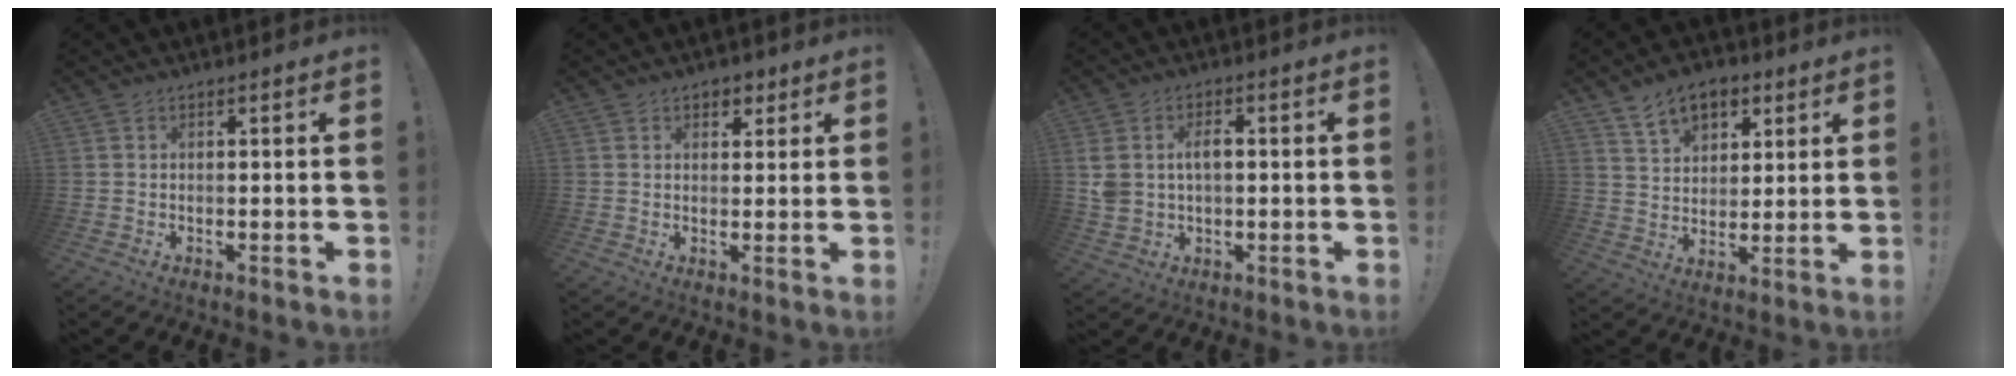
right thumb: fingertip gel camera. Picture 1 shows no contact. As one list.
[{"total": 3.6, "force": [1.9, 2.8, 1.3], "torque": [-0.003, -0.006, 0.030]}, {"total": 6.1, "force": [1.0, 4.1, 4.4], "torque": [-0.074, 0.005, 0.018]}, {"total": 11.1, "force": [6.4, 7.3, 5.4], "torque": [-0.071, -0.031, 0.121]}]